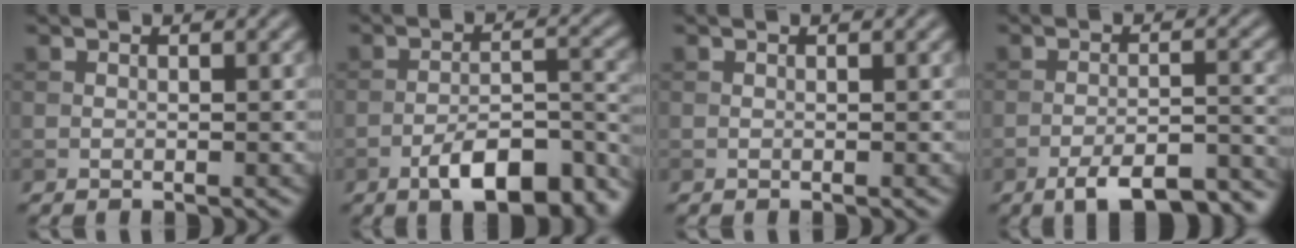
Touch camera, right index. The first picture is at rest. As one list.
[{"total": 8.7, "force": [-5.5, 3.0, 6.0], "torque": [-0.084, 0.004, -0.091]}, {"total": 0.0}, {"total": 8.3, "force": [-6.1, 2.4, 5.1], "torque": [-0.075, -0.004, -0.088]}]